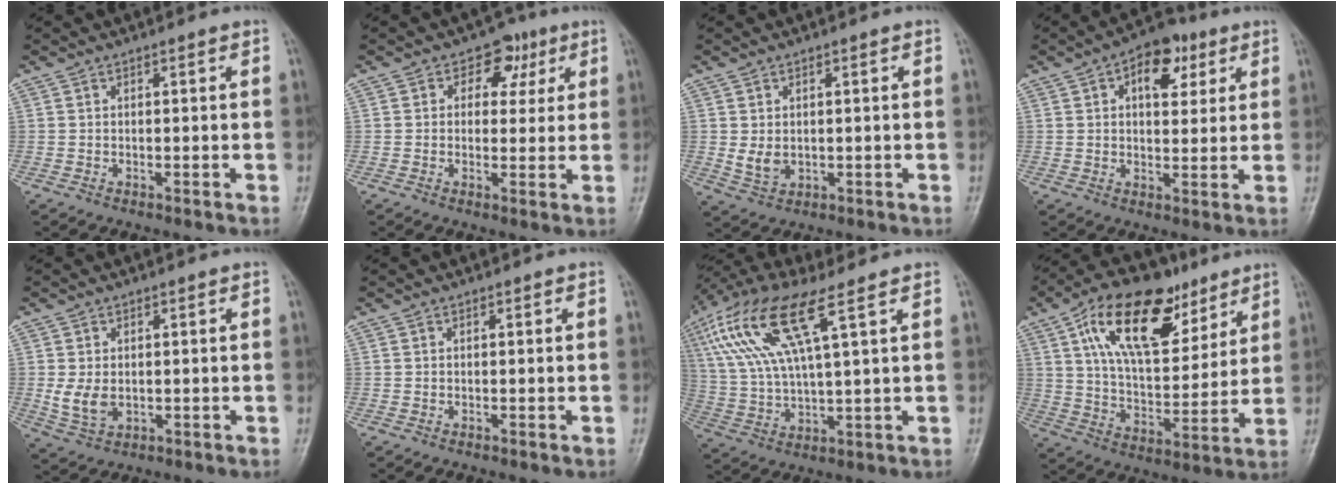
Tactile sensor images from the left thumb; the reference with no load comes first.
{"total": 6.1, "force": [2.4, 4.7, 3.0], "torque": [0.003, 0.000, 0.026]}
{"total": 3.6, "force": [0.2, 2.7, 2.4], "torque": [-0.033, -0.009, 0.012]}
{"total": 9.8, "force": [4.1, 5.7, 6.8], "torque": [-0.062, -0.004, 0.053]}
{"total": 5.1, "force": [-0.2, 3.6, 3.6], "torque": [-0.063, -0.008, 0.007]}
{"total": 0.0}
{"total": 16.4, "force": [7.2, 4.4, 14.0], "torque": [-0.314, -0.002, 0.139]}
{"total": 21.3, "force": [11.0, 10.9, 14.6], "torque": [-0.205, -0.029, 0.191]}